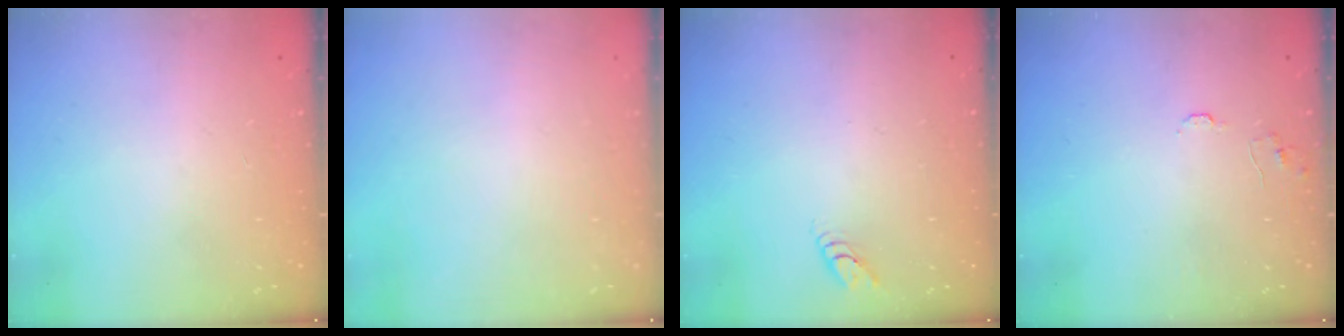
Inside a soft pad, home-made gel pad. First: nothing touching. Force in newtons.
{"total": 0.0}
{"total": 2.8, "press": 2.8, "slide": 0.3}
{"total": 6.3, "press": 6.3, "slide": 0.5}